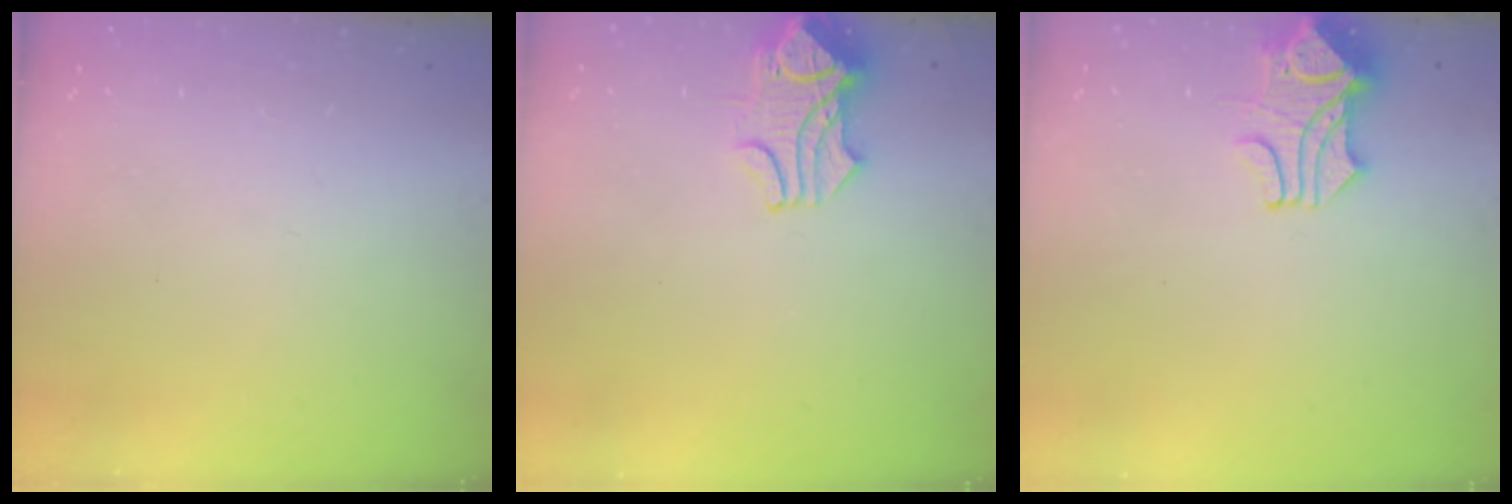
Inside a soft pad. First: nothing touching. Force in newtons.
{"total": 2.1, "press": 2.0, "slide": 0.6}
{"total": 1.9, "press": 1.5, "slide": 1.1}